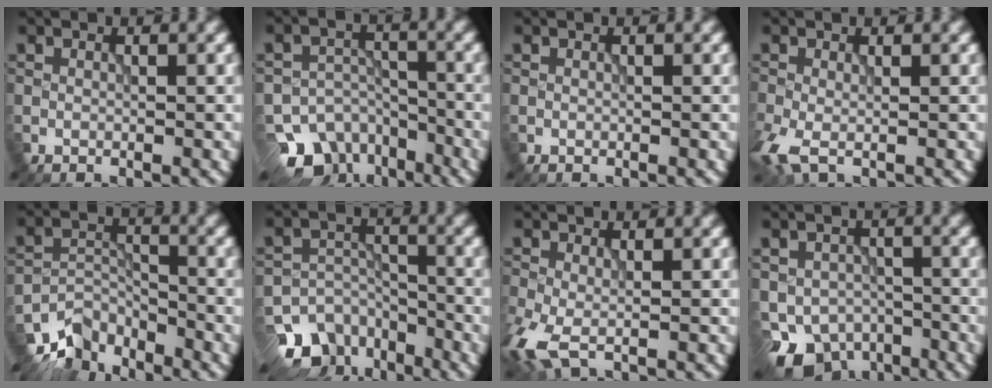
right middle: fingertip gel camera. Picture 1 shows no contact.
{"total": 8.4, "force": [-5.7, 5.7, 2.4], "torque": [-0.021, -0.012, -0.084]}
{"total": 0.0}
{"total": 3.1, "force": [-1.1, 1.4, 2.5], "torque": [-0.071, -0.010, -0.024]}
{"total": 5.2, "force": [-4.6, 2.2, 1.1], "torque": [-0.013, -0.012, -0.093]}
{"total": 8.7, "force": [-6.1, 5.7, 2.4], "torque": [-0.027, -0.008, -0.096]}
{"total": 4.4, "force": [-1.4, 2.3, 3.5], "torque": [-0.100, -0.014, -0.030]}
{"total": 6.8, "force": [-3.8, 4.8, 2.8], "torque": [-0.046, -0.026, -0.061]}